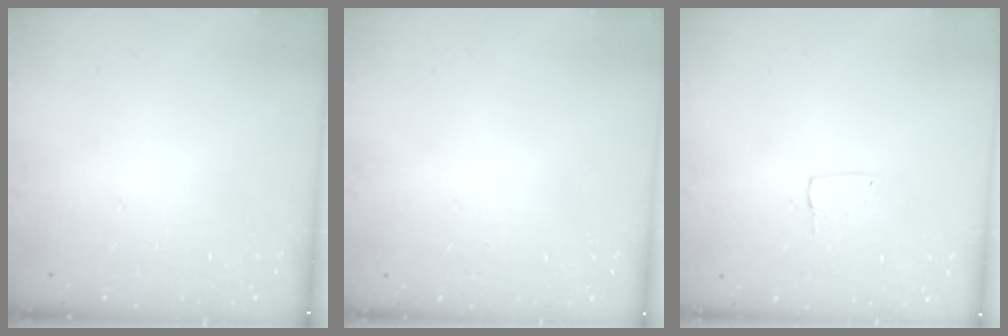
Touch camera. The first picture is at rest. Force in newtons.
{"total": 0.0}
{"total": 3.2, "press": 3.2, "slide": 0.2}